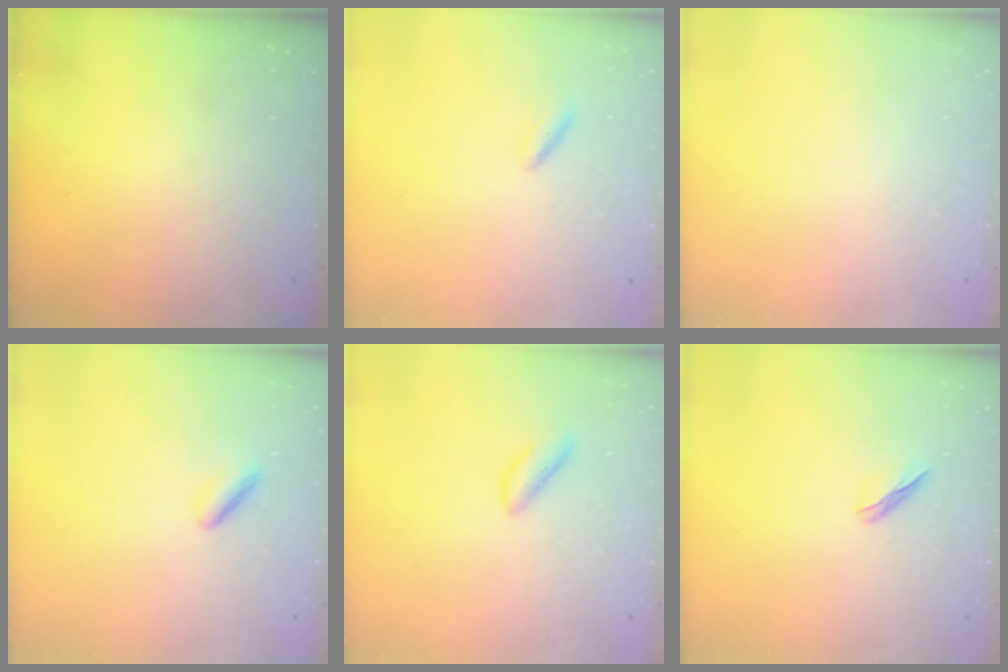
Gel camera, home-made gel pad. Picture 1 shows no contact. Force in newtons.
{"total": 3.5, "press": 3.4, "slide": 1.1}
{"total": 2.2, "press": 2.2, "slide": 0.1}
{"total": 3.7, "press": 3.5, "slide": 1.1}
{"total": 2.0, "press": 1.9, "slide": 0.6}
{"total": 3.2, "press": 3.1, "slide": 0.8}